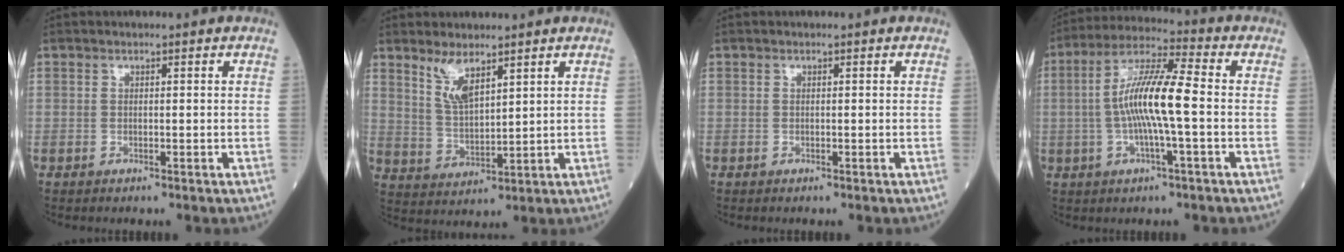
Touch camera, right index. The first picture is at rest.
{"total": 5.6, "force": [3.8, 1.4, 3.8], "torque": [-0.081, -0.009, 0.081]}
{"total": 0.0}
{"total": 11.1, "force": [-1.0, 0.9, 11.0], "torque": [-0.209, 0.012, -0.026]}